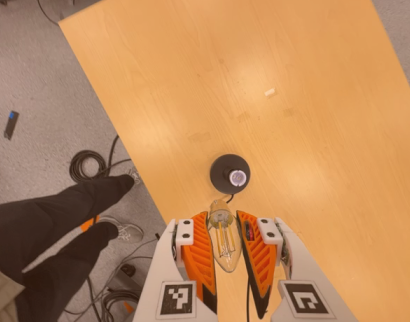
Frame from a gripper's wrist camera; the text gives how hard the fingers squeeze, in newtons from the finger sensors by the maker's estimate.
{"total": 22.3, "left": 24.0, "right": 20.6}